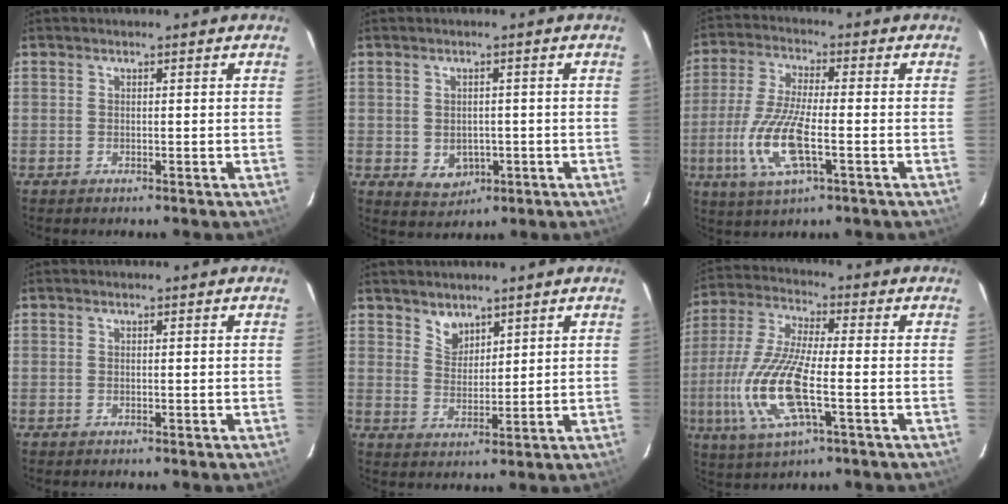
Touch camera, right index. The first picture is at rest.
{"total": 4.4, "force": [-0.7, 3.8, 2.0], "torque": [-0.041, -0.001, 0.005]}
{"total": 12.2, "force": [-3.4, 3.1, 11.3], "torque": [-0.241, -0.011, -0.067]}
{"total": 0.0}
{"total": 4.0, "force": [3.3, 2.3, 0.7], "torque": [-0.005, 0.006, 0.064]}
{"total": 15.3, "force": [-3.8, 3.9, 14.3], "torque": [-0.311, -0.012, -0.077]}